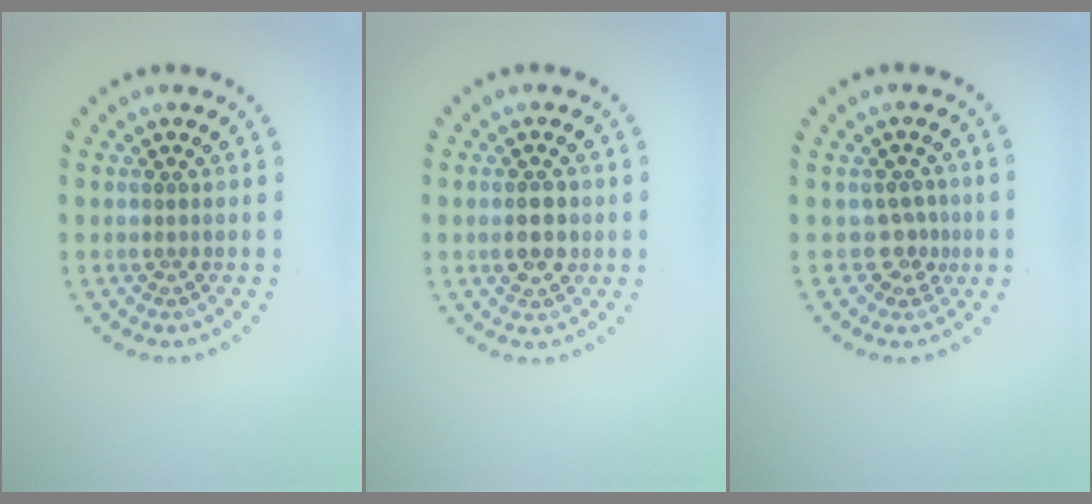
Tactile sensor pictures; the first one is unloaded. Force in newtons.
{"total": 2.6, "press": 2.6, "slide": 0.1}
{"total": 2.1, "press": 1.4, "slide": 1.6}